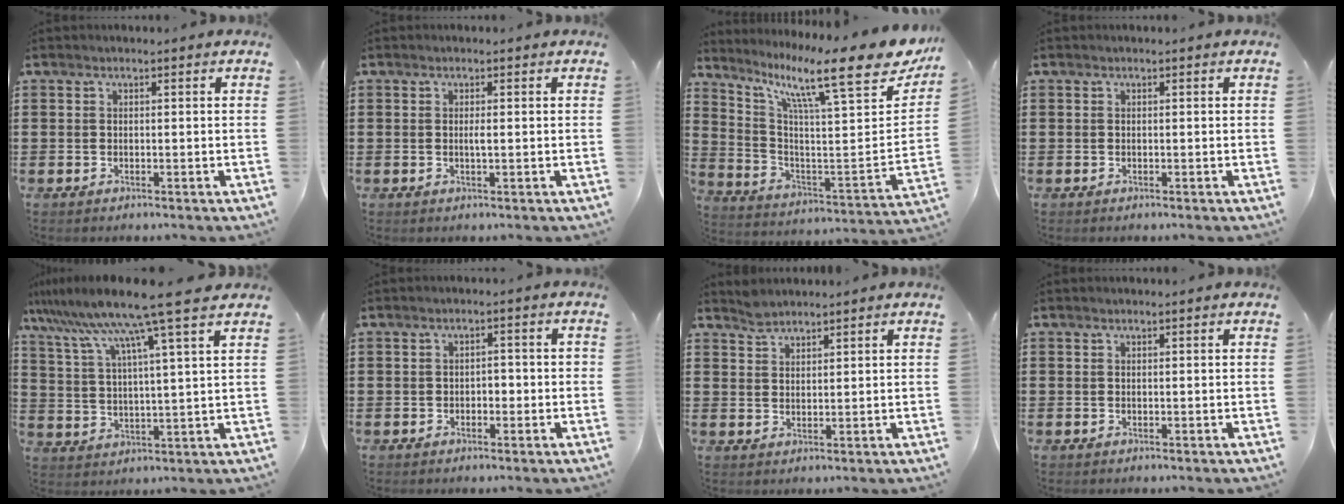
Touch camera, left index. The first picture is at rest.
{"total": 1.0, "force": [0.1, 0.0, 1.0], "torque": [-0.020, -0.004, 0.002]}
{"total": 14.1, "force": [9.8, 1.9, 10.0], "torque": [-0.185, -0.078, 0.147]}
{"total": 0.0}
{"total": 11.3, "force": [8.9, -0.7, 6.9], "torque": [-0.167, -0.046, 0.145]}
{"total": 1.6, "force": [-0.9, 1.0, 0.9], "torque": [-0.020, 0.004, -0.022]}
{"total": 2.2, "force": [2.1, 0.5, 0.2], "torque": [-0.009, 0.001, 0.042]}
{"total": 0.0}